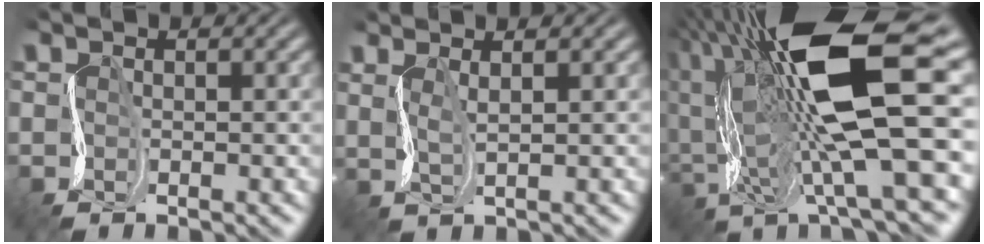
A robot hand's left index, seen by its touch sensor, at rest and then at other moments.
{"total": 1.8, "force": [1.6, 0.4, 0.8], "torque": [-0.012, 0.005, 0.033]}
{"total": 15.7, "force": [3.1, 4.6, 14.7], "torque": [-0.275, 0.007, 0.060]}